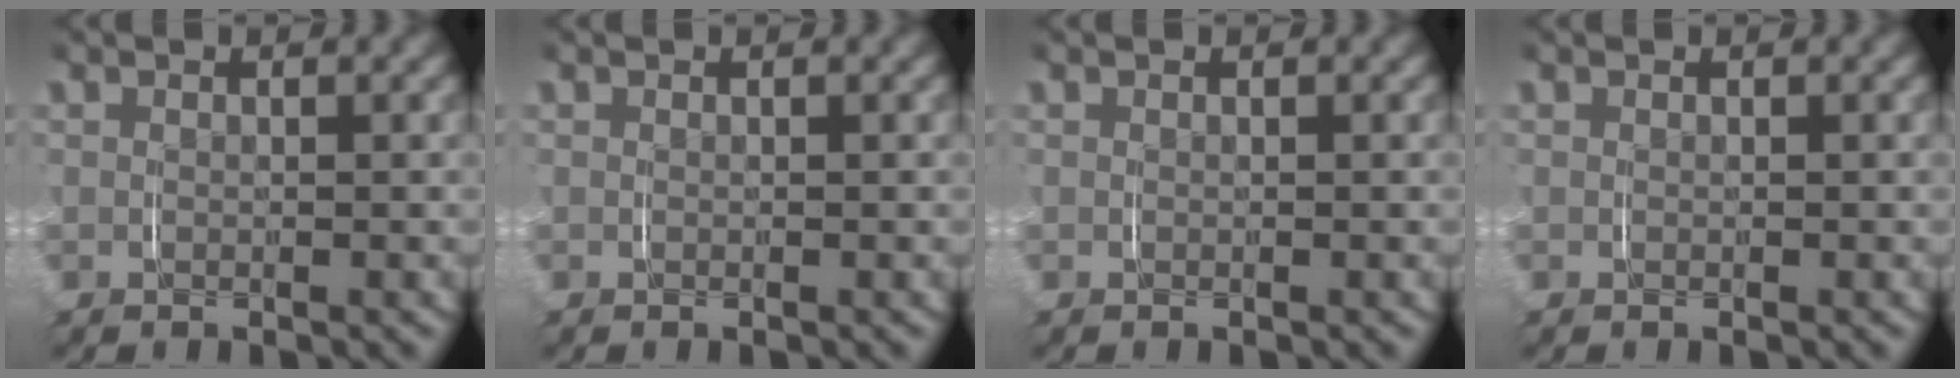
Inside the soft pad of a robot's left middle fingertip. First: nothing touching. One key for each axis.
{"total": 0.0}
{"total": 0.0}
{"total": 0.0}